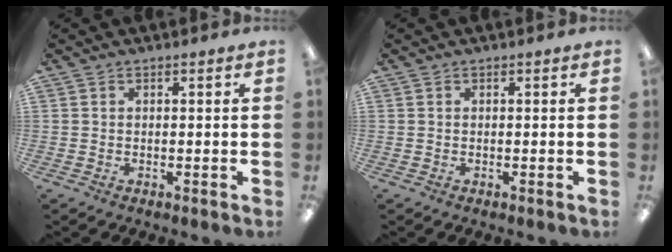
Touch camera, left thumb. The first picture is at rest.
{"total": 0.0}